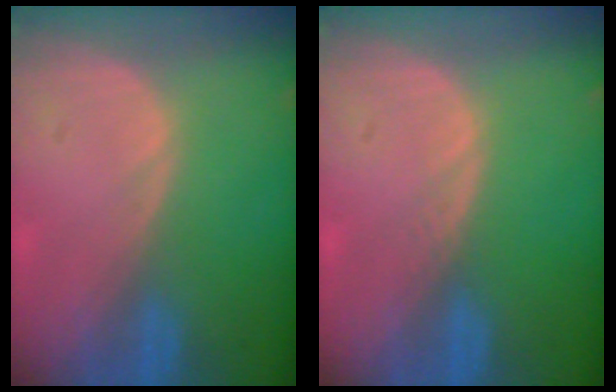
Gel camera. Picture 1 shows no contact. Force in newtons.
{"total": 0.6, "press": 0.6, "slide": 0.0}